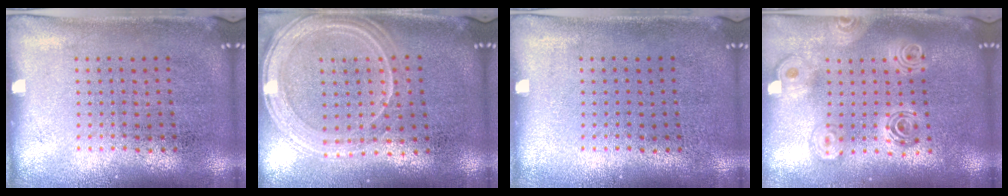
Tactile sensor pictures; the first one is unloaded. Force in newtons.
{"total": 1.4, "press": 1.4, "slide": 0.2}
{"total": 0.0}
{"total": 2.1, "press": 1.7, "slide": 1.3}